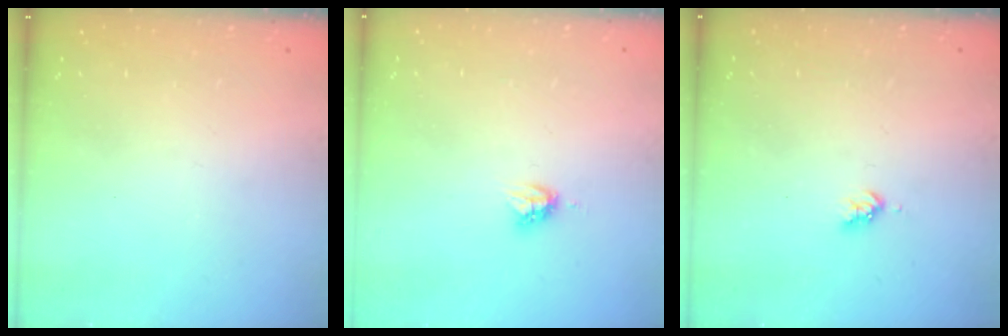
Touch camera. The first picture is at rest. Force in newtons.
{"total": 4.0, "press": 3.9, "slide": 0.7}
{"total": 3.0, "press": 3.0, "slide": 0.4}